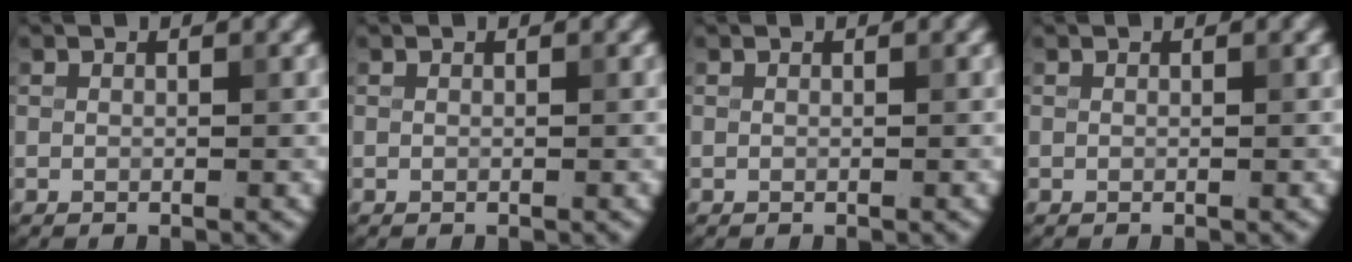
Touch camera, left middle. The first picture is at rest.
{"total": 0.0}
{"total": 0.0}
{"total": 0.0}